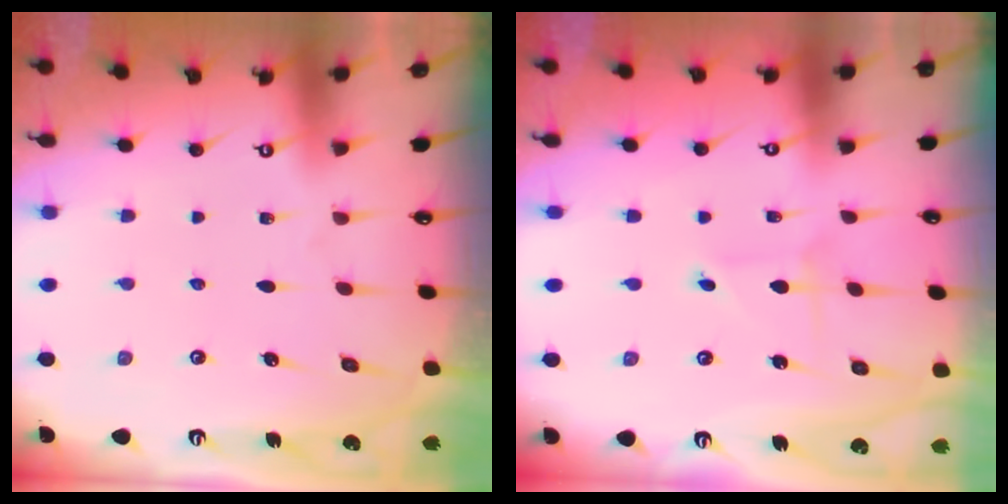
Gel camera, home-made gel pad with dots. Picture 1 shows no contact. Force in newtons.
{"total": 0.9, "press": 0.9, "slide": 0.0}